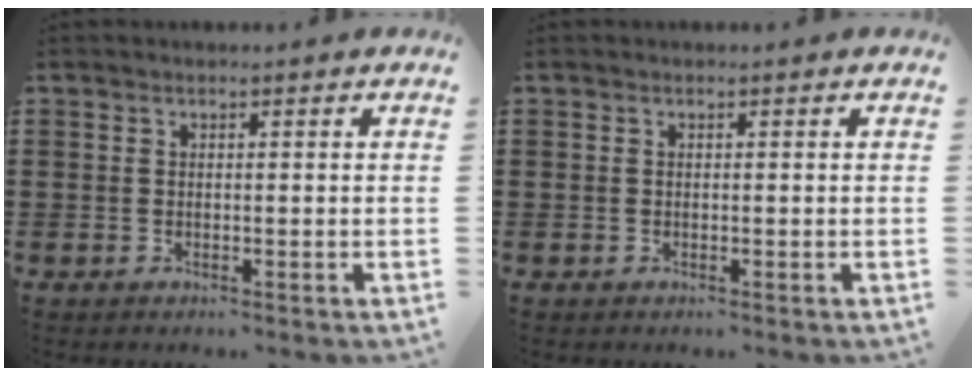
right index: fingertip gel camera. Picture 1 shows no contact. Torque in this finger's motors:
{"motor_torque": [-0.06, -0.28, 0.04, -0.01]}